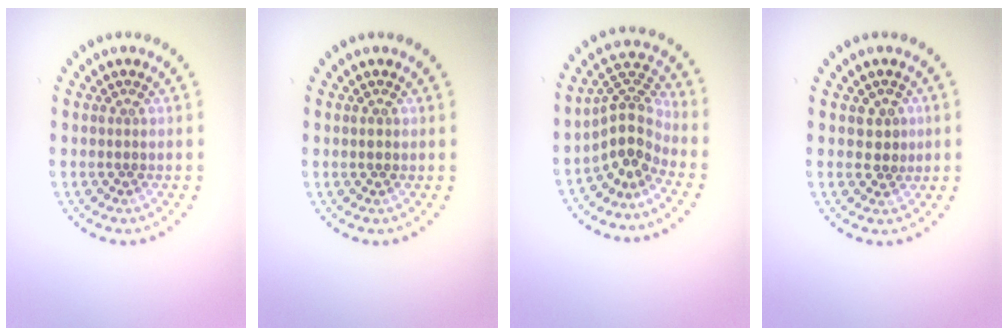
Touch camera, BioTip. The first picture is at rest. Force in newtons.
{"total": 0.9, "press": 0.9, "slide": 0.2}
{"total": 3.9, "press": 2.7, "slide": 2.9}
{"total": 1.8, "press": 1.7, "slide": 0.7}